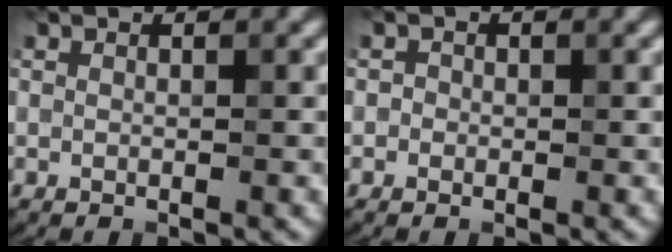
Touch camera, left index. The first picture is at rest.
{"total": 0.7, "force": [-0.1, 0.7, 0.1], "torque": [0.000, -0.005, -0.005]}